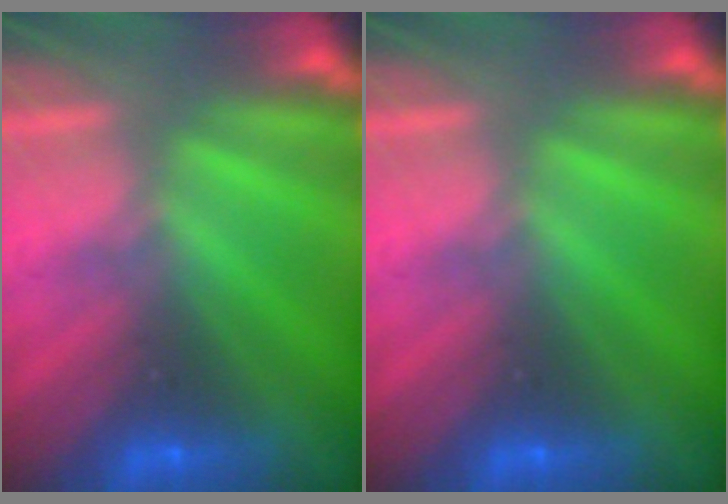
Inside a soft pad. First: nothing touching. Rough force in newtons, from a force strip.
{"total": 0.0}